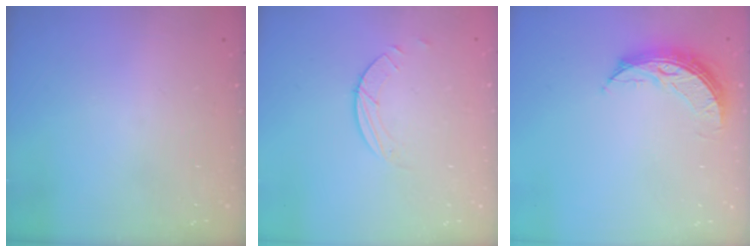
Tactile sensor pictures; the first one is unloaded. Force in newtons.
{"total": 1.7, "press": 1.7, "slide": 0.2}
{"total": 9.3, "press": 9.3, "slide": 0.0}